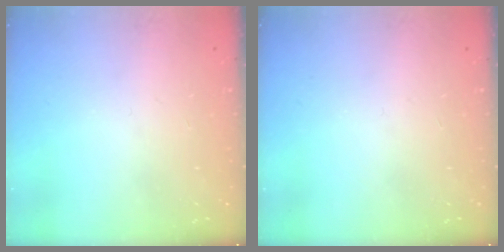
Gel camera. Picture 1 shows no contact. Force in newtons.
{"total": 0.0}